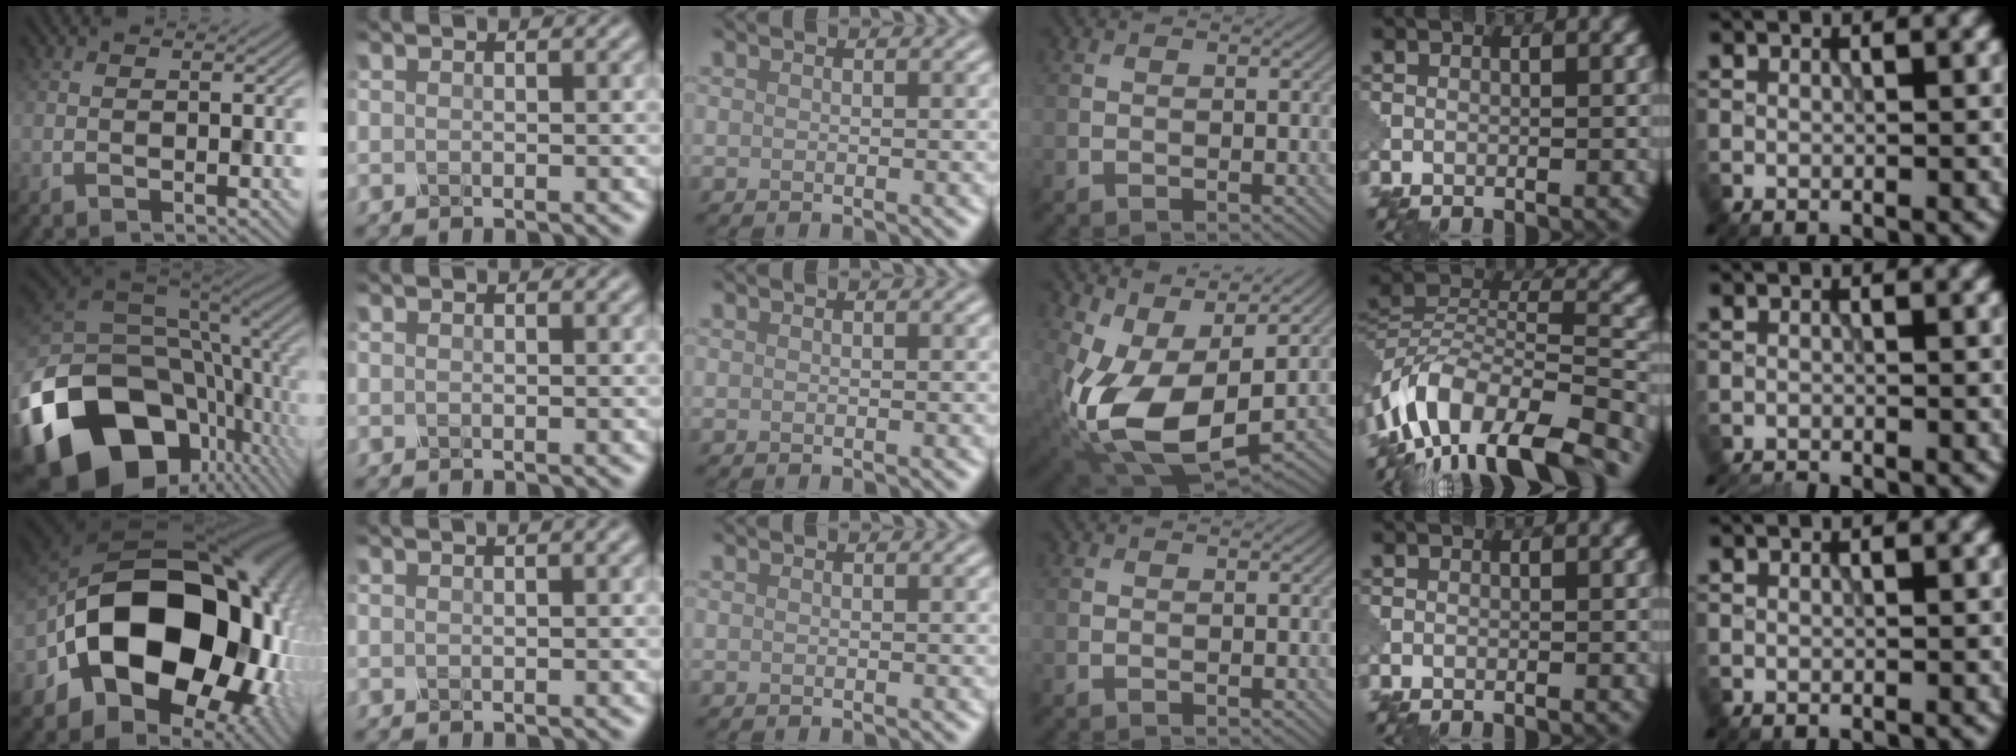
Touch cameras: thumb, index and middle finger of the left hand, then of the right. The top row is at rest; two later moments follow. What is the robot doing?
{"motion": "shake", "object": "sieve"}